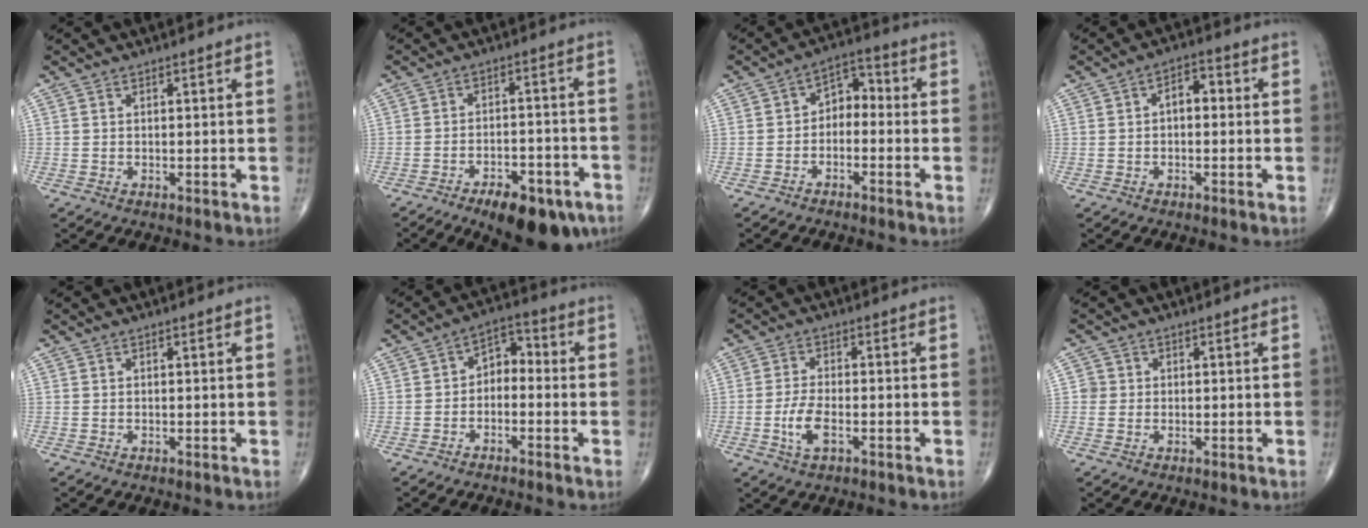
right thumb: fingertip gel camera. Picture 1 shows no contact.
{"total": 13.1, "force": [-8.2, 5.7, 8.5], "torque": [-0.100, 0.042, -0.114]}
{"total": 5.5, "force": [-1.4, 3.8, 3.7], "torque": [-0.035, 0.038, -0.040]}
{"total": 4.3, "force": [0.1, 2.6, 3.4], "torque": [-0.037, 0.017, -0.010]}
{"total": 0.0}
{"total": 5.3, "force": [-1.4, 3.7, 3.6], "torque": [-0.038, 0.038, -0.039]}
{"total": 5.1, "force": [-1.8, 2.2, 4.2], "torque": [-0.089, 0.008, -0.033]}
{"total": 1.7, "force": [0.0, 1.7, 0.1], "torque": [0.009, 0.006, -0.003]}